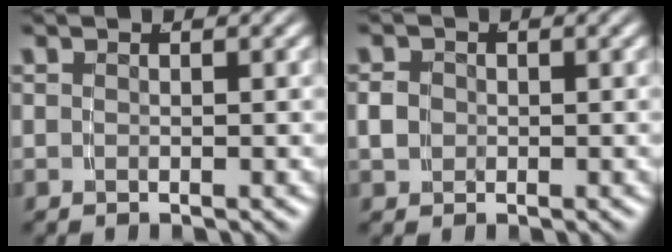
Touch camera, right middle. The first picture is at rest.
{"total": 1.1, "force": [0.1, 1.0, 0.4], "torque": [-0.012, -0.004, 0.008]}